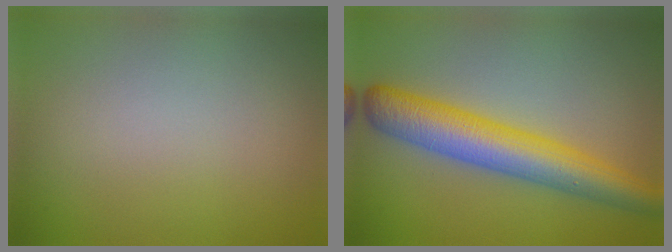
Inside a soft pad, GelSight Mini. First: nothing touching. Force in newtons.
{"total": 6.8, "press": 6.8, "slide": 0.1}